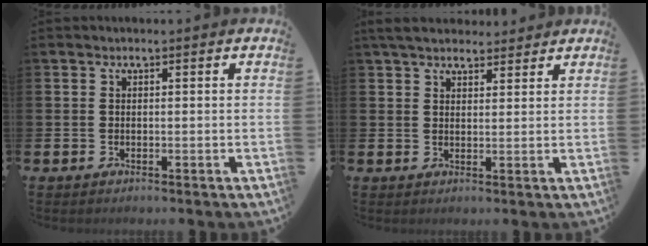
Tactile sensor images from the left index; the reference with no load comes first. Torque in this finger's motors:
{"motor_torque": [1.23, -0.92, 0.21, 0.16]}